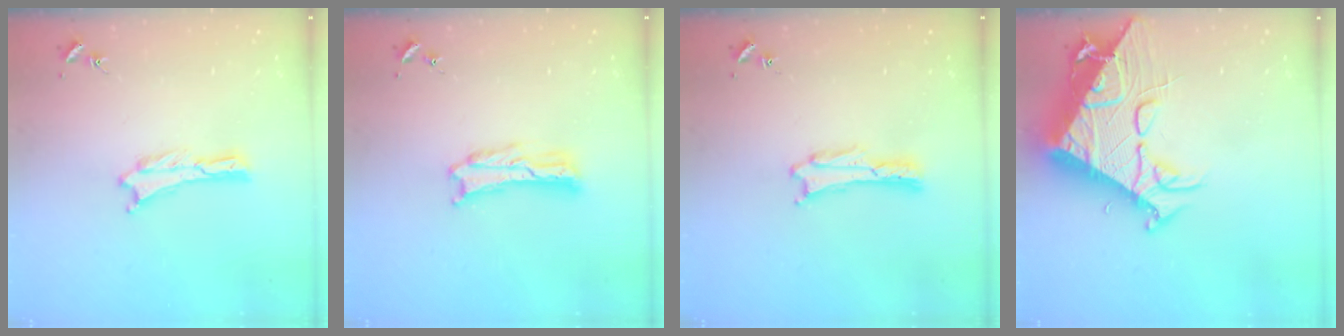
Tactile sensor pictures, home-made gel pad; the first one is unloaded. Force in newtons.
{"total": 2.8, "press": 2.7, "slide": 0.4}
{"total": 1.1, "press": 1.1, "slide": 0.0}
{"total": 15.2, "press": 15.0, "slide": 1.9}